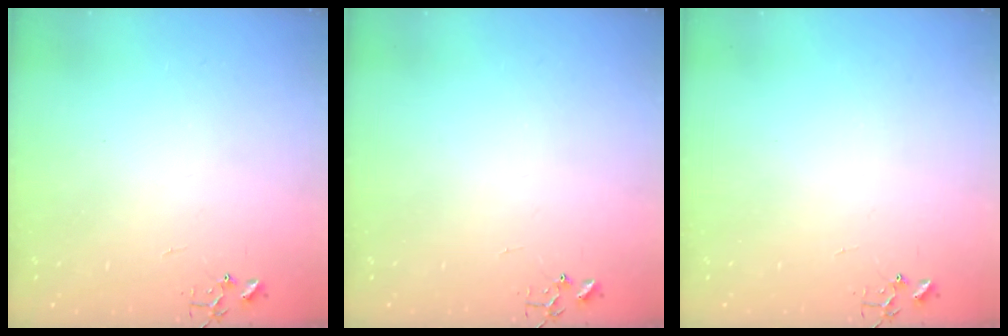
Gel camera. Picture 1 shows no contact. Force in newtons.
{"total": 0.0}
{"total": 0.0}